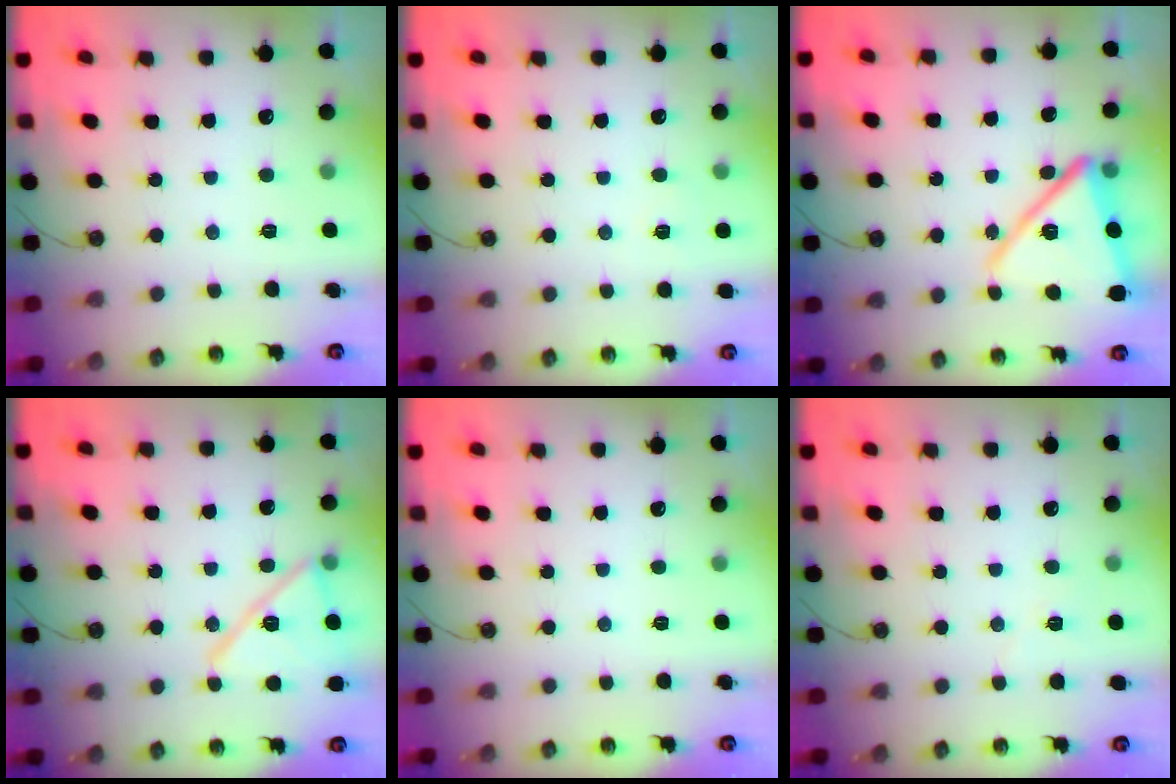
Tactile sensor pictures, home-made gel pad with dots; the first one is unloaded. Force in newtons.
{"total": 4.0, "press": 3.3, "slide": 2.4}
{"total": 17.4, "press": 17.3, "slide": 1.3}
{"total": 14.7, "press": 14.7, "slide": 0.5}
{"total": 0.0}
{"total": 5.2, "press": 4.7, "slide": 2.1}